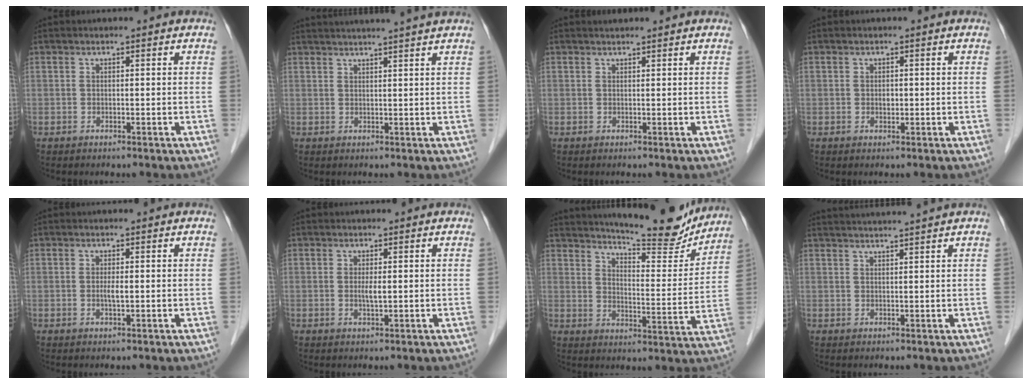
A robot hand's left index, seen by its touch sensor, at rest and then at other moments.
{"total": 9.5, "force": [8.6, -1.5, 3.7], "torque": [-0.051, 0.015, 0.109]}
{"total": 1.2, "force": [1.1, 0.0, 0.3], "torque": [-0.007, 0.011, 0.022]}
{"total": 0.8, "force": [0.0, 0.6, 0.6], "torque": [-0.010, 0.000, -0.001]}
{"total": 1.3, "force": [0.0, 0.2, 1.2], "torque": [-0.026, -0.003, -0.001]}
{"total": 1.5, "force": [0.2, 0.2, 1.5], "torque": [-0.031, -0.003, 0.002]}
{"total": 17.0, "force": [15.7, 2.2, 6.2], "torque": [-0.092, -0.037, 0.208]}
{"total": 6.7, "force": [6.2, -1.7, 2.2], "torque": [-0.027, 0.015, 0.088]}